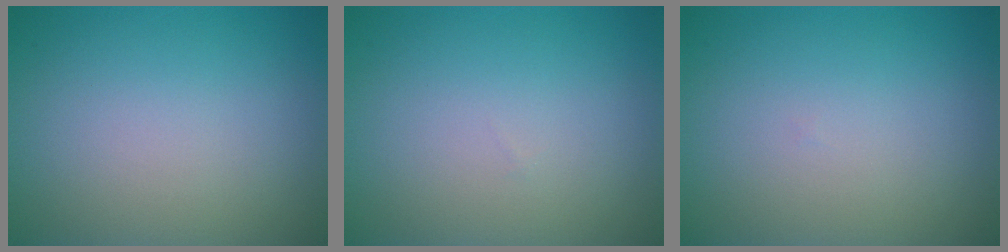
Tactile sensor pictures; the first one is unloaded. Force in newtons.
{"total": 0.0}
{"total": 0.0}